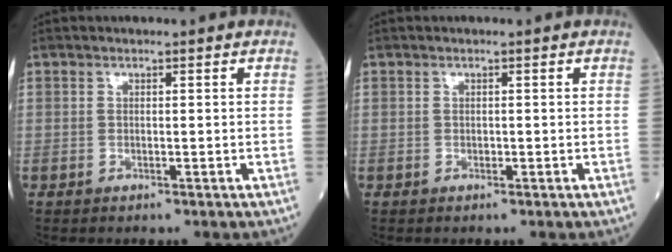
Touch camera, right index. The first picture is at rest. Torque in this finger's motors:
{"motor_torque": [0.09, 0.03, 0.05, 0.02]}